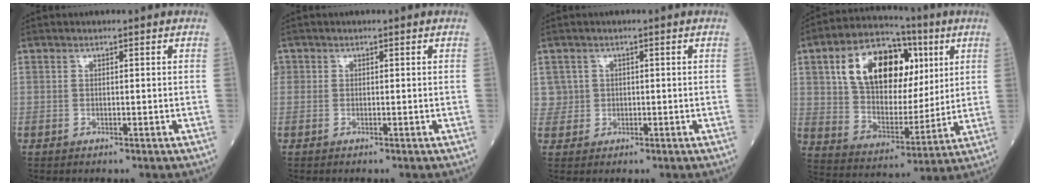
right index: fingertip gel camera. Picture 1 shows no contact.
{"total": 2.7, "force": [0.0, 2.4, 1.2], "torque": [-0.056, 0.016, 0.004]}
{"total": 3.6, "force": [0.6, 3.5, 0.2], "torque": [-0.003, 0.015, 0.022]}
{"total": 20.3, "force": [6.7, 11.8, 15.0], "torque": [-0.287, 0.039, 0.114]}